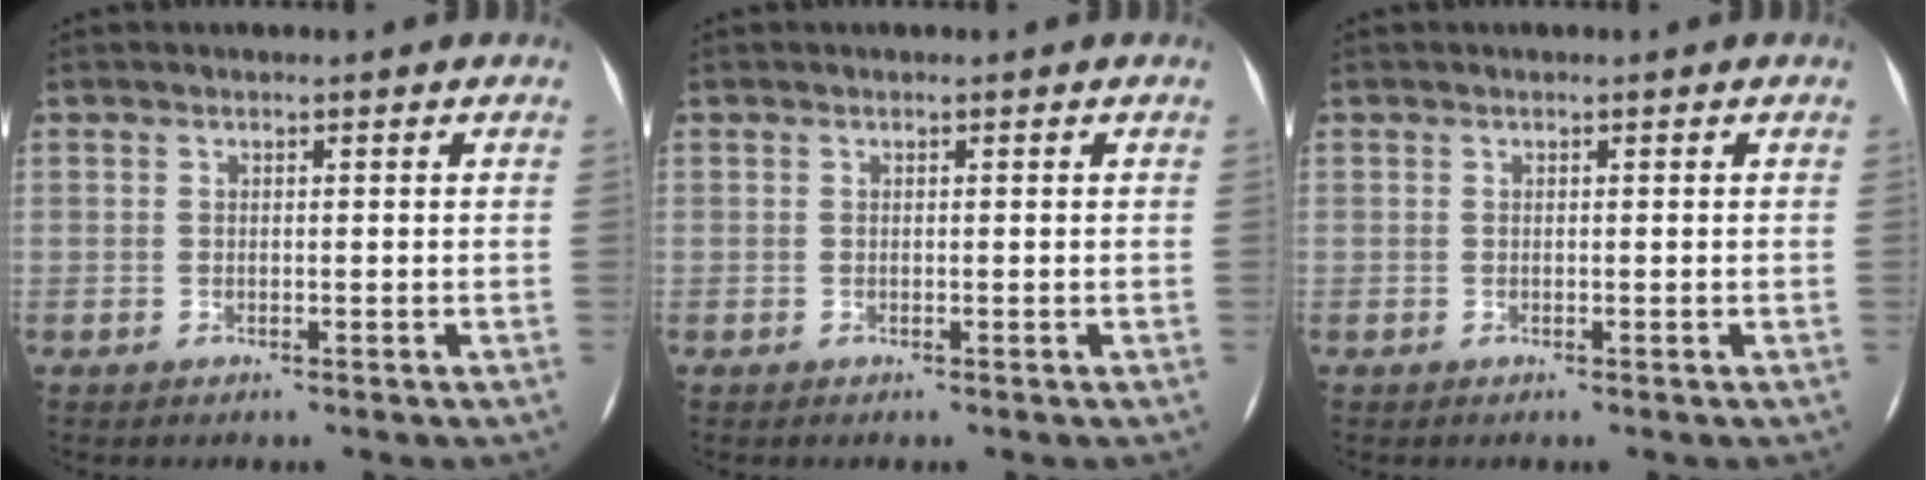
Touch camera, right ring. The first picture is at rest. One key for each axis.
{"total": 0.0}
{"total": 0.0}